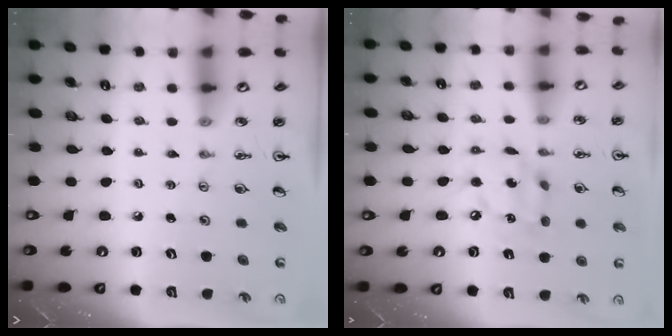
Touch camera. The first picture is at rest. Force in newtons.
{"total": 9.5, "press": 9.4, "slide": 0.9}